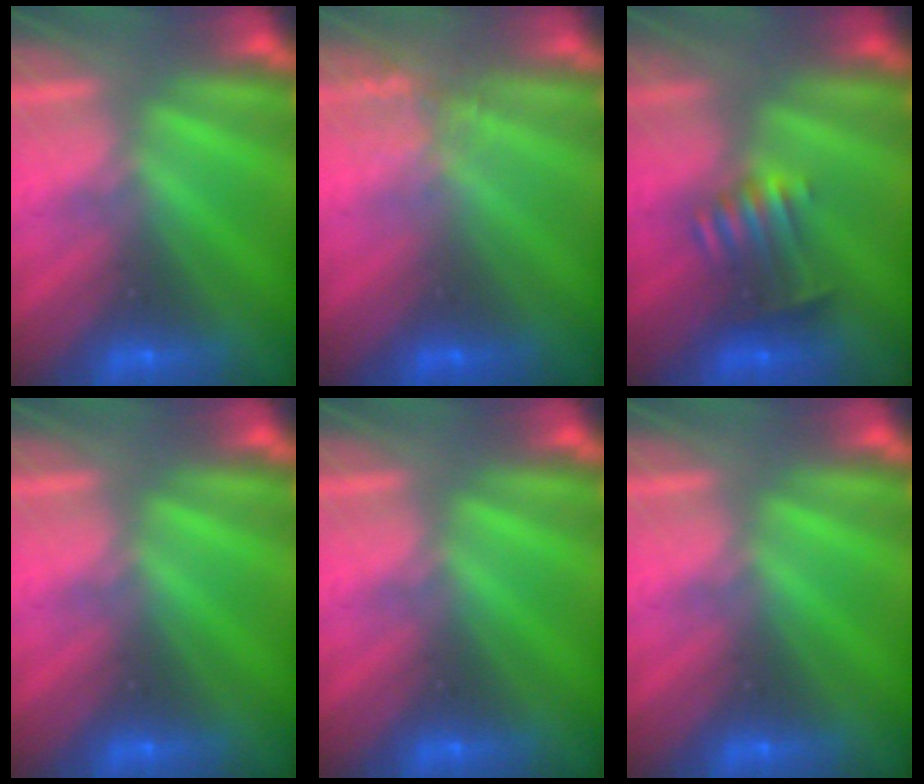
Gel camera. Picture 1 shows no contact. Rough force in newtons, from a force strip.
{"total": 2.7}
{"total": 3.4}
{"total": 0.0}
{"total": 0.0}
{"total": 0.0}